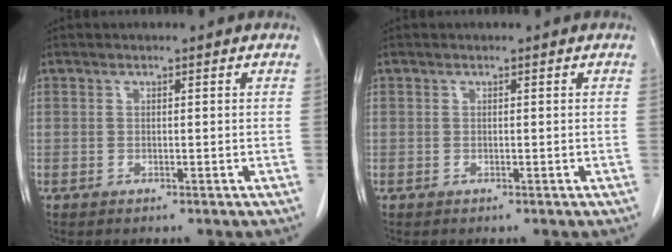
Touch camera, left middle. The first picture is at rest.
{"total": 0.0}